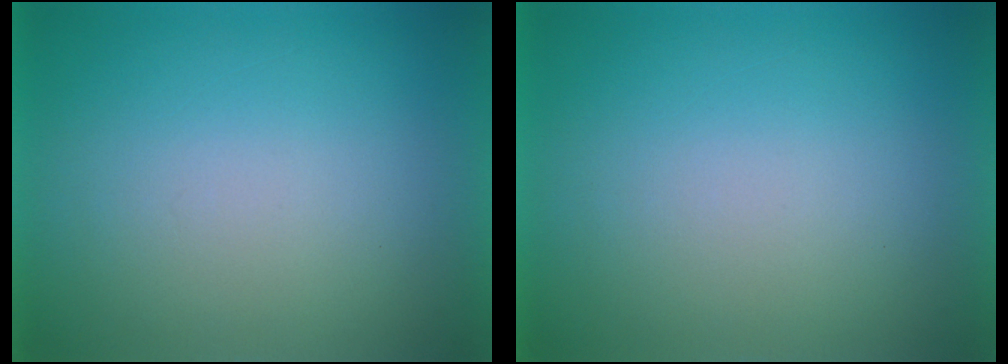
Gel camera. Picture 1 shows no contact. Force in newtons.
{"total": 0.0}